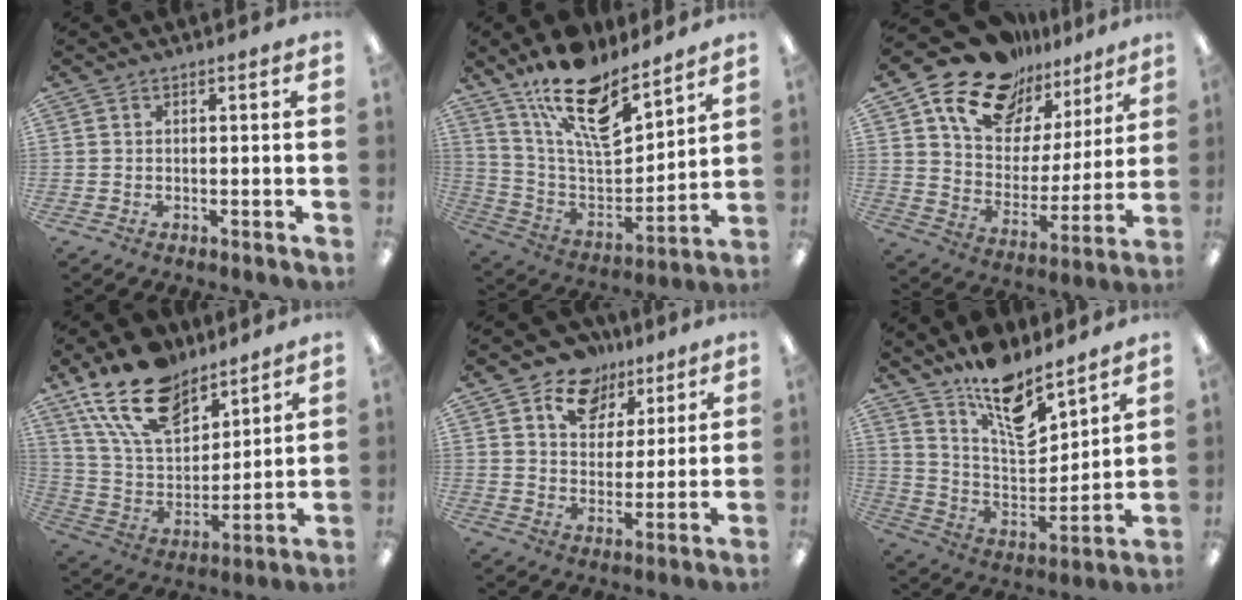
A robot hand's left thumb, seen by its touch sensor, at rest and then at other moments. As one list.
[{"total": 19.4, "force": [14.1, 7.5, 11.1], "torque": [-0.195, -0.094, 0.249]}, {"total": 17.8, "force": [13.6, 9.8, 5.9], "torque": [-0.127, -0.094, 0.245]}, {"total": 19.1, "force": [13.1, 10.1, 9.5], "torque": [-0.186, -0.062, 0.242]}, {"total": 11.3, "force": [7.4, 7.8, 3.7], "torque": [-0.052, -0.042, 0.135]}, {"total": 15.0, "force": [11.7, 5.4, 7.7], "torque": [-0.130, -0.084, 0.204]}]